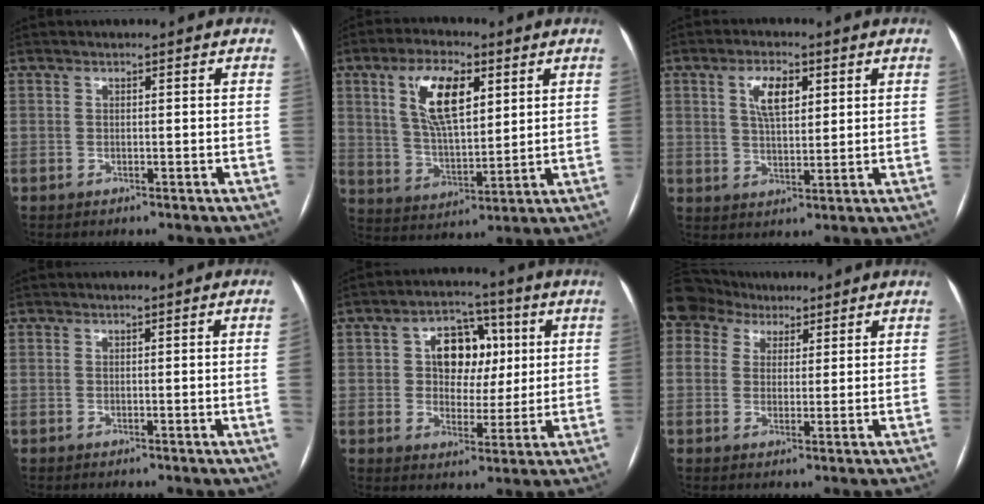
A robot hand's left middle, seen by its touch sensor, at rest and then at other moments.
{"total": 11.3, "force": [4.6, 4.3, 9.4], "torque": [-0.185, 0.011, 0.089]}
{"total": 5.8, "force": [2.3, 2.4, 4.7], "torque": [-0.092, 0.007, 0.045]}
{"total": 2.0, "force": [-0.1, -0.9, 1.8], "torque": [-0.021, -0.002, -0.001]}
{"total": 8.9, "force": [2.2, 6.1, 6.1], "torque": [-0.095, 0.025, 0.038]}
{"total": 9.1, "force": [5.9, 6.7, 1.8], "torque": [-0.049, 0.045, 0.114]}